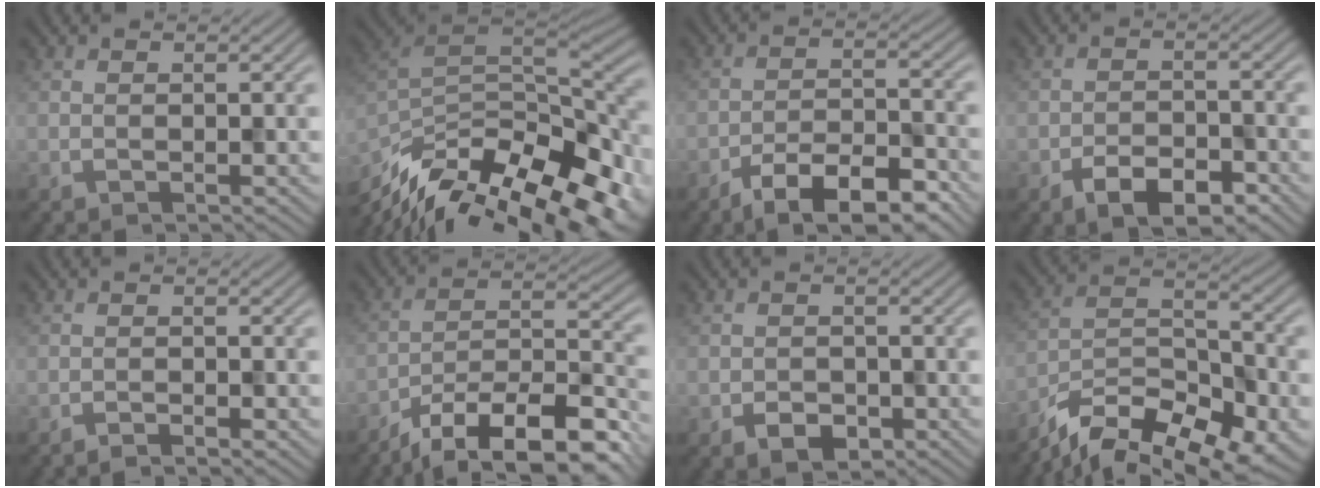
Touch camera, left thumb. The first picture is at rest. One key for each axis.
{"total": 17.5, "fx": -11.7, "fy": 6.9, "fz": 11.0, "tx": -0.232, "ty": -0.025, "tz": -0.183}
{"total": 8.7, "fx": -6.1, "fy": 3.0, "fz": 5.6, "tx": -0.086, "ty": 0.004, "tz": -0.106}
{"total": 5.3, "fx": -3.4, "fy": 2.5, "fz": 3.3, "tx": -0.052, "ty": -0.001, "tz": -0.059}
{"total": 1.4, "fx": -1.2, "fy": 0.1, "fz": 0.9, "tx": -0.016, "ty": 0.003, "tz": -0.021}
{"total": 14.3, "fx": -11.1, "fy": 4.2, "fz": 8.0, "tx": -0.141, "ty": -0.012, "tz": -0.175}
{"total": 2.8, "fx": -1.4, "fy": 2.0, "fz": 1.4, "tx": -0.026, "ty": -0.007, "tz": -0.026}
{"total": 14.3, "fx": -11.2, "fy": 5.0, "fz": 7.4, "tx": -0.161, "ty": -0.018, "tz": -0.180}